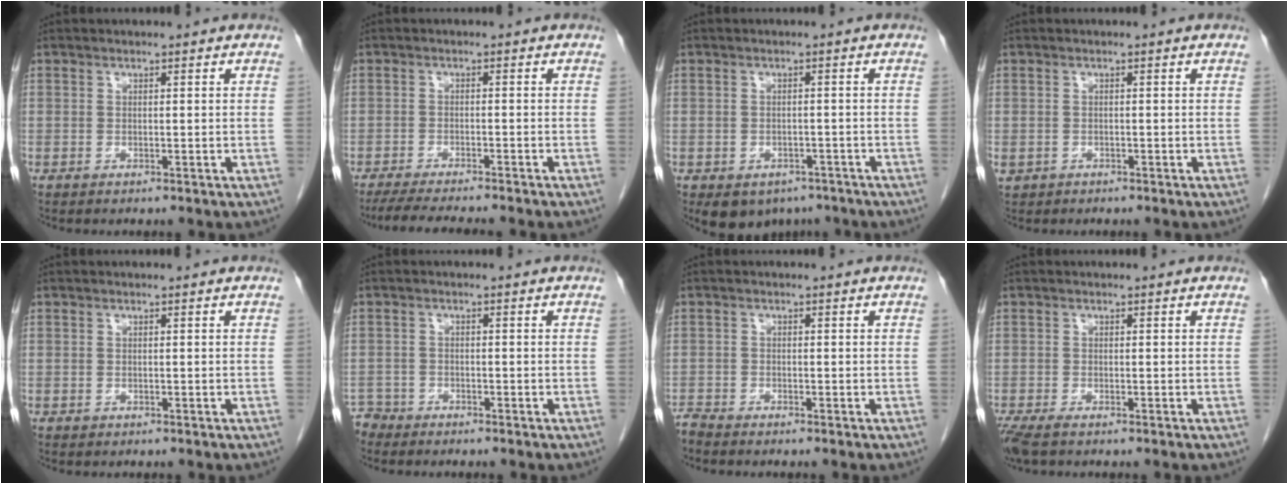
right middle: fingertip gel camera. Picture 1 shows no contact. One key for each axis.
{"total": 8.1, "fx": -7.0, "fy": 0.0, "fz": 3.9, "tx": -0.052, "ty": -0.018, "tz": -0.110}
{"total": 6.1, "fx": -4.2, "fy": 4.0, "fz": 1.9, "tx": -0.023, "ty": 0.005, "tz": -0.051}
{"total": 2.4, "fx": -1.1, "fy": 2.0, "fz": 0.6, "tx": -0.010, "ty": 0.001, "tz": -0.013}
{"total": 0.0}
{"total": 2.4, "fx": -2.3, "fy": 0.7, "fz": -0.7, "tx": 0.017, "ty": -0.002, "tz": -0.045}
{"total": 1.3, "fx": -1.3, "fy": -0.2, "fz": 0.0, "tx": 0.002, "ty": -0.005, "tz": -0.025}
{"total": 2.3, "fx": -1.7, "fy": 0.4, "fz": 1.5, "tx": -0.032, "ty": -0.010, "tz": -0.034}